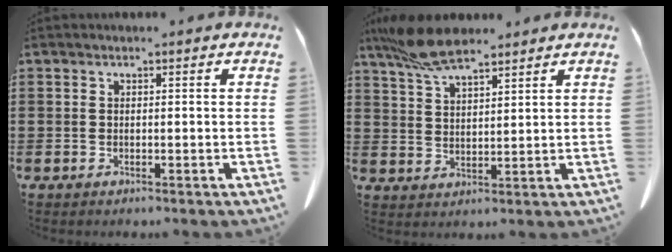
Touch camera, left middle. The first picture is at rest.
{"total": 8.3, "force": [6.2, 2.6, 5.0], "torque": [-0.112, -0.005, 0.116]}